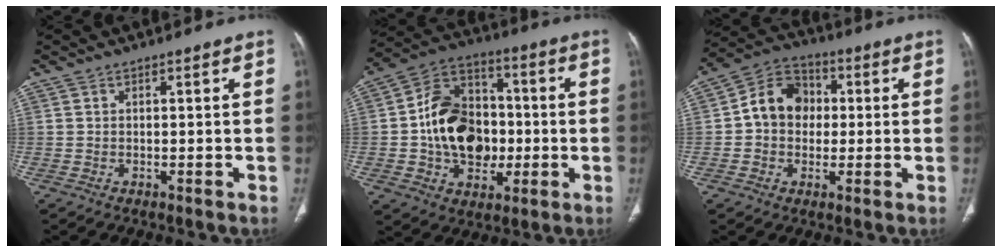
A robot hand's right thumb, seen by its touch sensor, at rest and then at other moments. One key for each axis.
{"total": 17.8, "fx": -1.3, "fy": 13.3, "fz": 11.8, "tx": -0.157, "ty": 0.031, "tz": -0.020}
{"total": 10.5, "fx": 0.6, "fy": 8.7, "fz": 5.9, "tx": -0.073, "ty": 0.026, "tz": -0.002}